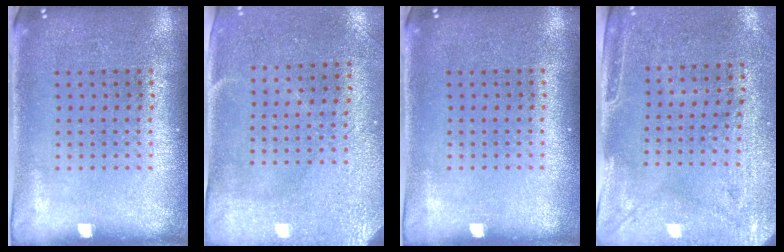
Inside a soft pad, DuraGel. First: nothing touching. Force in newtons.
{"total": 2.9, "press": 2.4, "slide": 1.6}
{"total": 0.0}
{"total": 3.0, "press": 2.4, "slide": 1.7}